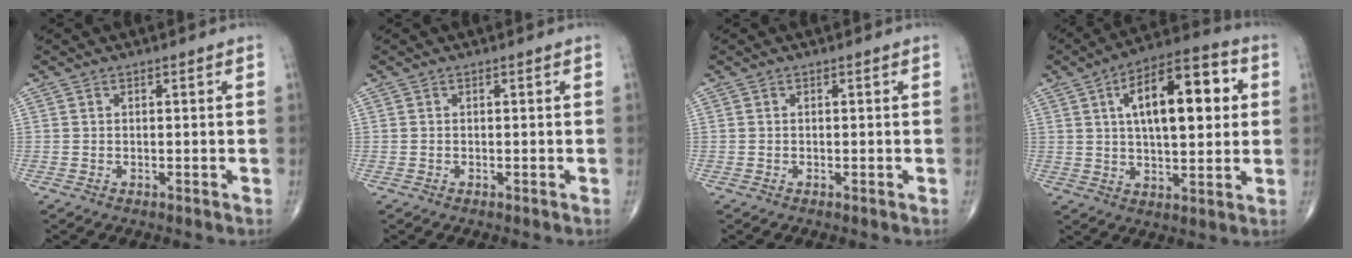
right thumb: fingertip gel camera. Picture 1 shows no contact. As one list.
[{"total": 0.0}, {"total": 0.0}, {"total": 18.0, "force": [4.2, 7.9, 15.6], "torque": [-0.218, 0.013, 0.059]}]